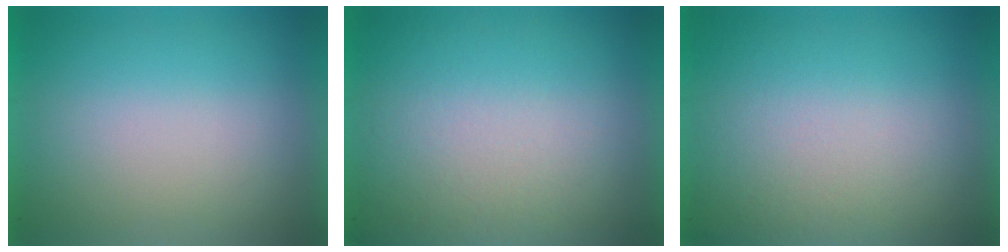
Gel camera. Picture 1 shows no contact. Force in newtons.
{"total": 4.4}
{"total": 2.7}